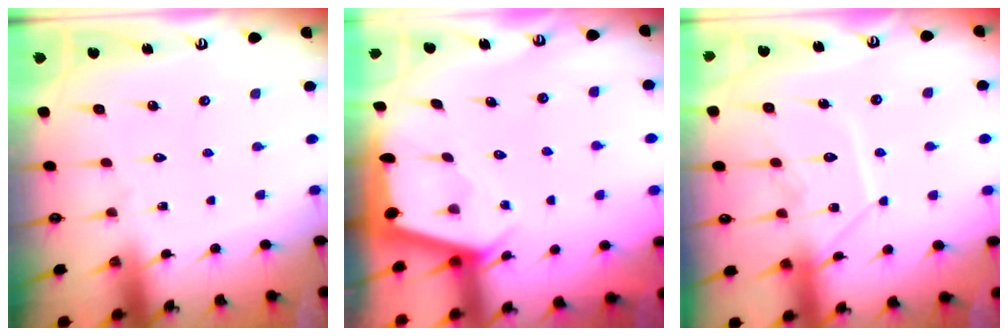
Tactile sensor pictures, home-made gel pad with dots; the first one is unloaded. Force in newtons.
{"total": 2.4, "press": 2.4, "slide": 0.3}
{"total": 11.5, "press": 11.4, "slide": 0.9}